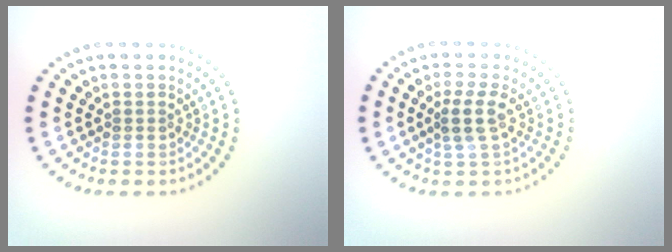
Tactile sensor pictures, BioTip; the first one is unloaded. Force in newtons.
{"total": 2.3, "press": 1.9, "slide": 1.3}